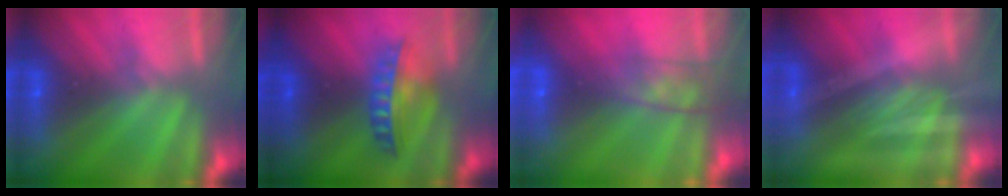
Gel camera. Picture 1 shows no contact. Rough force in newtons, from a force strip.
{"total": 7.0}
{"total": 5.7}
{"total": 1.9}